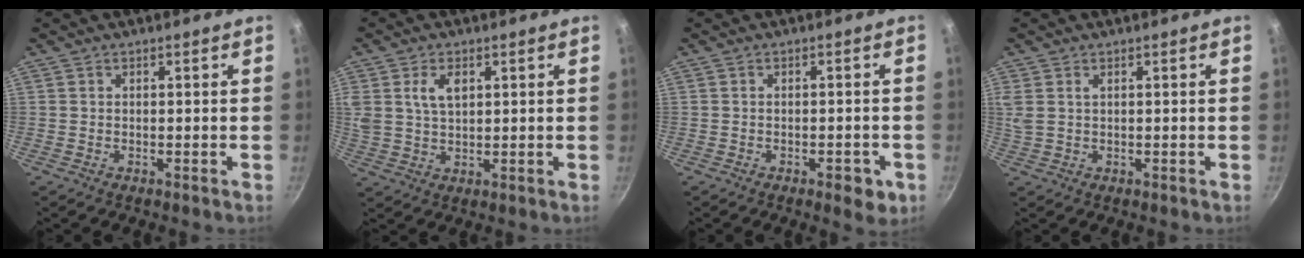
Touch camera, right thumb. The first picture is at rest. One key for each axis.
{"total": 6.3, "fx": 2.3, "fy": 3.8, "fz": 4.5, "tx": -0.085, "ty": -0.004, "tz": 0.051}
{"total": 4.0, "fx": -1.8, "fy": 1.7, "fz": 3.1, "tx": -0.026, "ty": 0.004, "tz": -0.019}
{"total": 2.9, "fx": 1.0, "fy": 1.6, "fz": 2.2, "tx": -0.067, "ty": 0.011, "tz": 0.029}